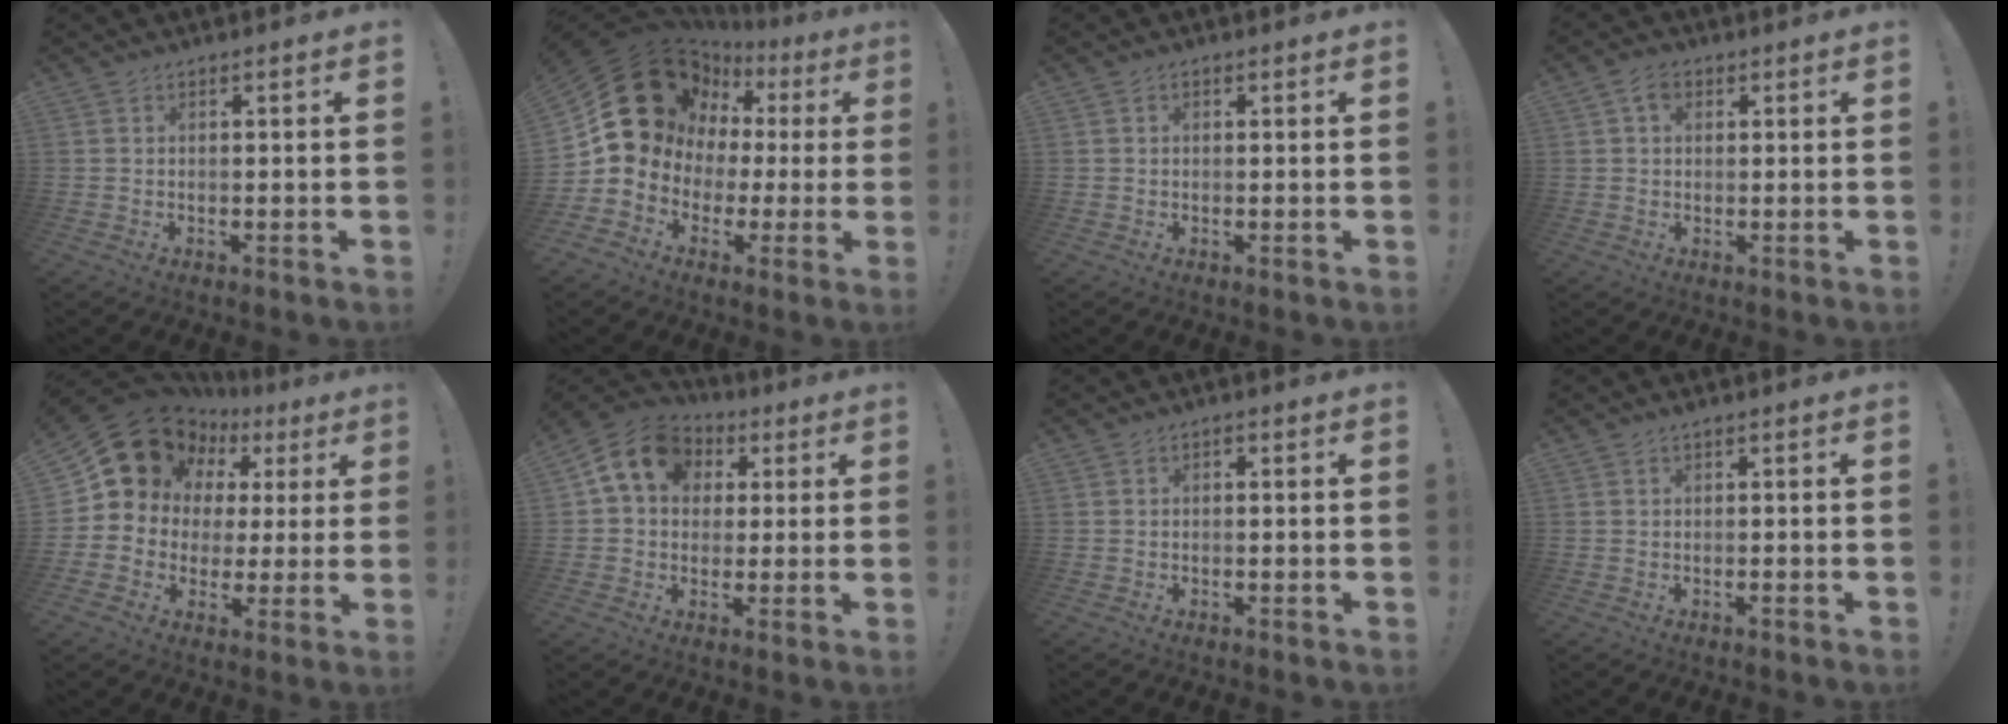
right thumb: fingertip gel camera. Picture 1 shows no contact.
{"total": 19.4, "force": [6.9, 15.3, 9.7], "torque": [-0.130, -0.049, 0.162]}
{"total": 0.5, "force": [0.0, 0.5, 0.3], "torque": [-0.002, 0.001, 0.000]}
{"total": 3.9, "force": [1.4, 2.6, 2.5], "torque": [-0.036, 0.002, 0.024]}
{"total": 15.1, "force": [8.7, 11.1, 5.3], "torque": [-0.088, -0.056, 0.180]}
{"total": 12.1, "force": [3.8, 9.7, 6.2], "torque": [-0.093, -0.004, 0.078]}
{"total": 0.6, "force": [-0.5, 0.3, 0.2], "torque": [-0.003, 0.001, -0.009]}
{"total": 0.8, "force": [-0.3, -0.2, 0.8], "torque": [-0.013, -0.001, -0.006]}